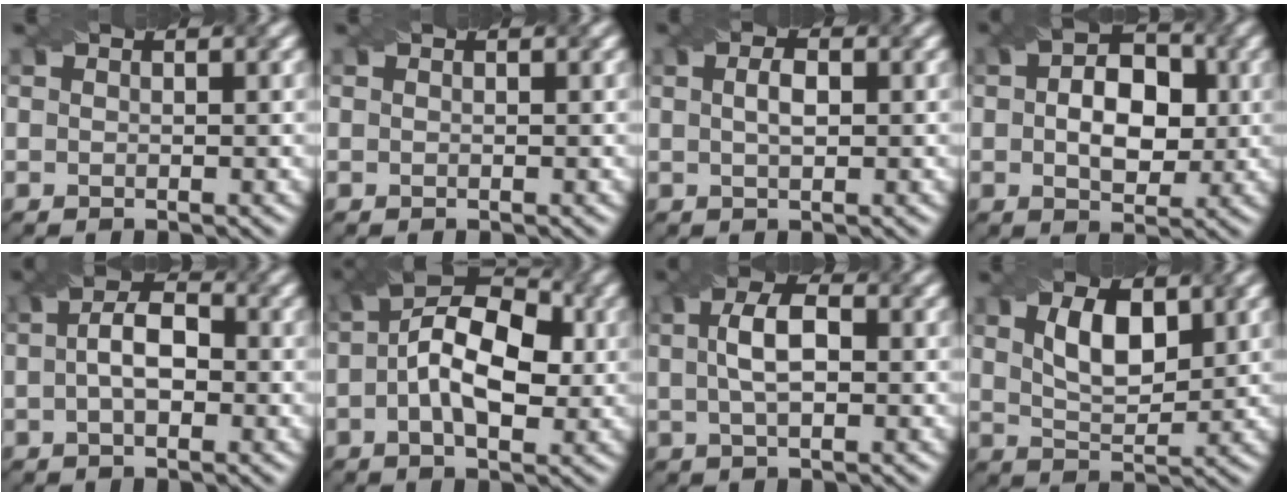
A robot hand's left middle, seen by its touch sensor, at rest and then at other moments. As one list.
[{"total": 0.0}, {"total": 1.0, "force": [-0.5, 0.5, 0.8], "torque": [-0.005, 0.003, 0.006]}, {"total": 5.4, "force": [-0.4, 3.8, 3.8], "torque": [-0.050, 0.006, 0.004]}, {"total": 3.3, "force": [-0.8, 1.9, 2.6], "torque": [-0.033, 0.011, -0.006]}, {"total": 7.8, "force": [-0.4, 4.4, 6.4], "torque": [-0.094, 0.020, 0.000]}, {"total": 3.0, "force": [-0.2, 1.4, 2.7], "torque": [-0.047, 0.010, 0.008]}, {"total": 3.4, "force": [1.0, 1.8, 2.7], "torque": [-0.050, 0.000, 0.036]}]